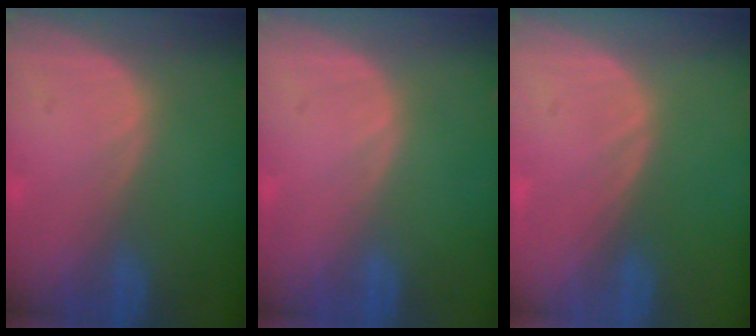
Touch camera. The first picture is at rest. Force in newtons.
{"total": 0.0}
{"total": 0.0}